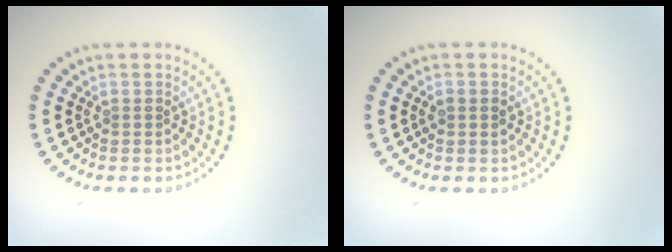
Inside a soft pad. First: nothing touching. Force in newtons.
{"total": 0.9, "press": 0.9, "slide": 0.1}